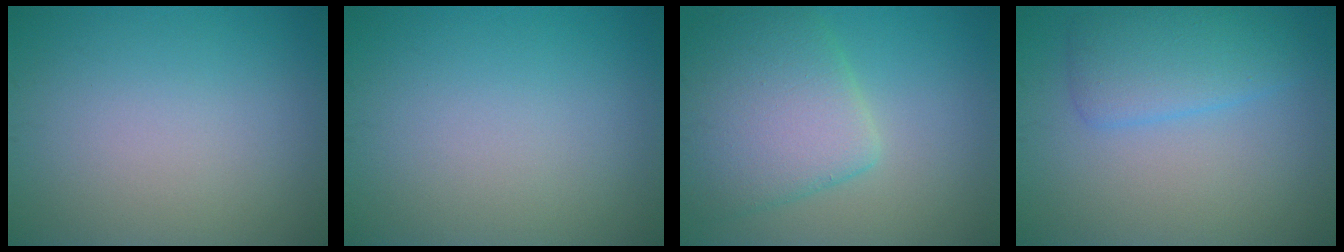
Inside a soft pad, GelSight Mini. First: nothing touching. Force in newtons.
{"total": 0.0}
{"total": 7.1, "press": 7.1, "slide": 0.2}
{"total": 4.0, "press": 4.0, "slide": 0.1}